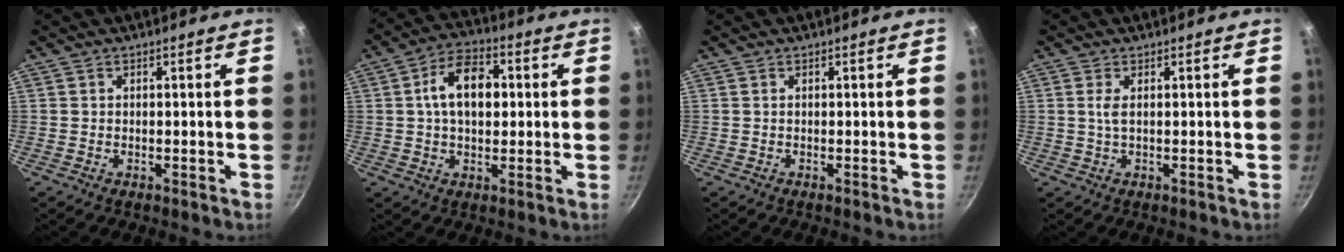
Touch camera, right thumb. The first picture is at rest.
{"total": 11.1, "force": [1.6, 7.2, 8.4], "torque": [-0.115, 0.018, 0.016]}
{"total": 0.0}
{"total": 1.8, "force": [0.3, 0.5, 1.7], "torque": [-0.041, -0.002, 0.010]}